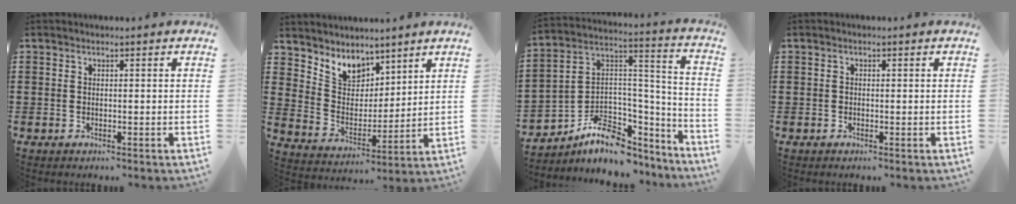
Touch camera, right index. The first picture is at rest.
{"total": 6.5, "force": [5.3, 3.7, 1.0], "torque": [-0.055, -0.026, 0.101]}
{"total": 8.9, "force": [-5.1, 6.0, 4.1], "torque": [-0.095, 0.001, -0.089]}
{"total": 0.0}